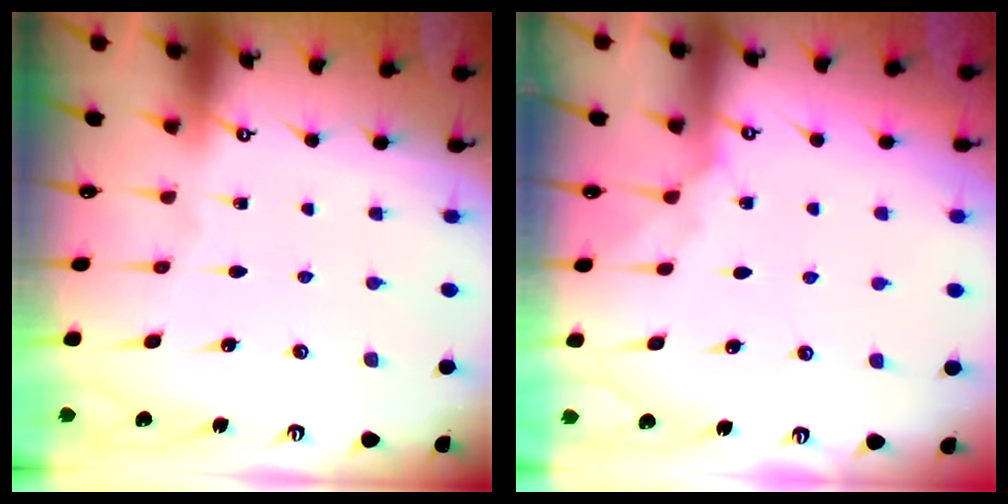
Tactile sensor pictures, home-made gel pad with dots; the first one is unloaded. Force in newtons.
{"total": 3.8, "press": 3.7, "slide": 0.5}